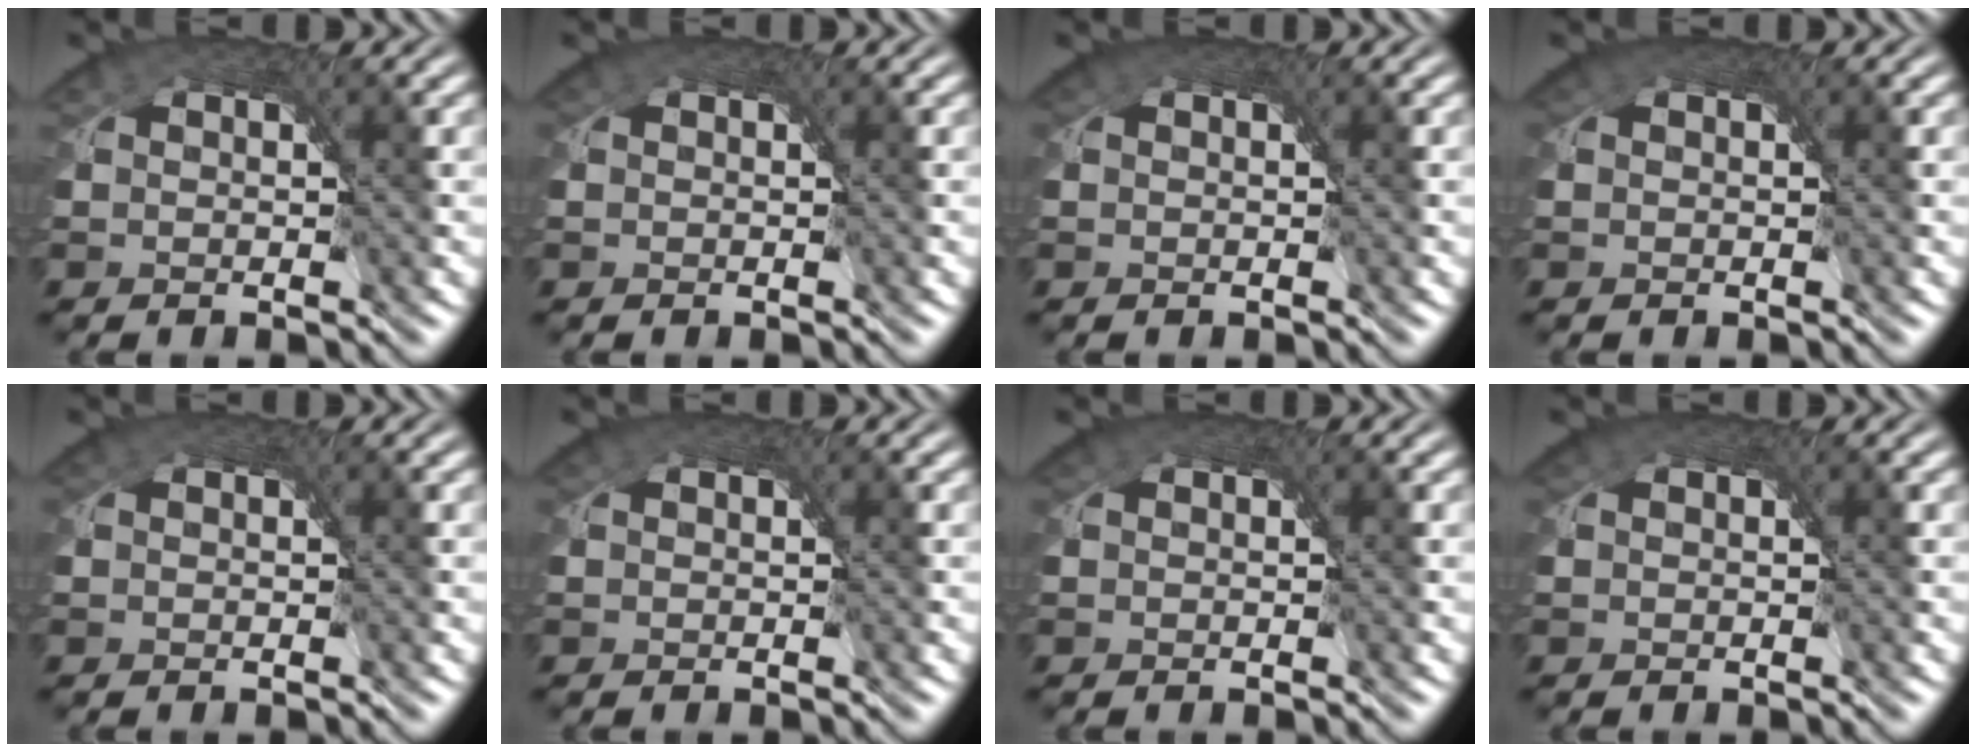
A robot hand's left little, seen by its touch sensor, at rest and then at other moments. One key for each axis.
{"total": 1.1, "fx": 0.3, "fy": 1.0, "fz": 0.4, "tx": -0.008, "ty": 0.000, "tz": 0.000}
{"total": 1.6, "fx": 0.6, "fy": 1.4, "fz": 0.7, "tx": -0.017, "ty": 0.000, "tz": 0.004}
{"total": 2.3, "fx": 0.8, "fy": 1.8, "fz": 1.1, "tx": -0.022, "ty": 0.000, "tz": 0.007}
{"total": 1.3, "fx": 0.0, "fy": 1.2, "fz": 0.4, "tx": -0.011, "ty": -0.005, "tz": -0.003}
{"total": 1.3, "fx": 0.3, "fy": 1.1, "fz": 0.4, "tx": -0.011, "ty": -0.001, "tz": 0.001}
{"total": 1.5, "fx": 0.5, "fy": 1.3, "fz": 0.6, "tx": -0.015, "ty": 0.000, "tz": 0.004}
{"total": 1.6, "fx": 0.6, "fy": 1.4, "fz": 0.7, "tx": -0.016, "ty": 0.000, "tz": 0.004}